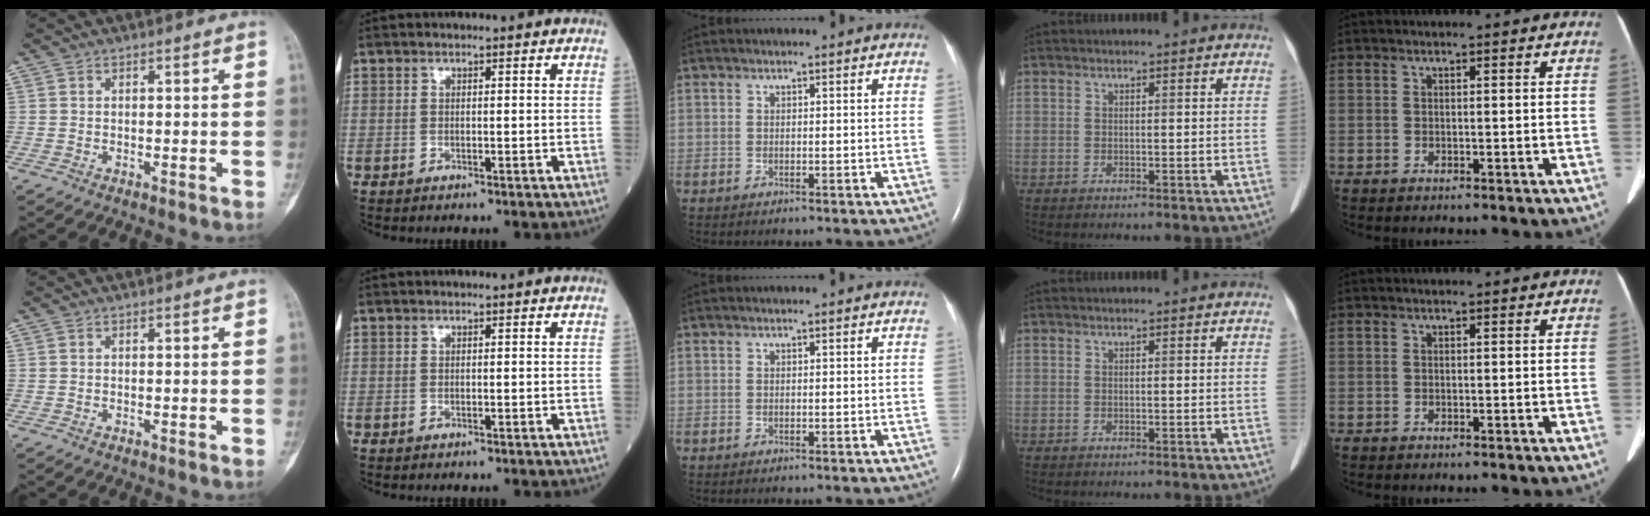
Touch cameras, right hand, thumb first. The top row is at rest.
{}